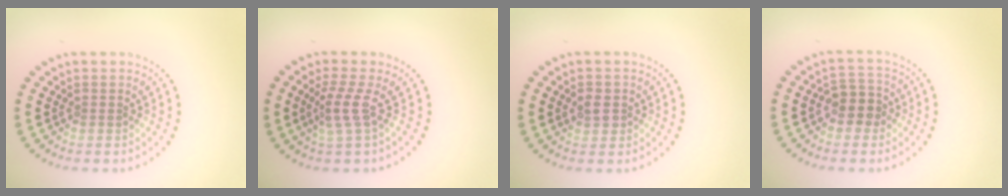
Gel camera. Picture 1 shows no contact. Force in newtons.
{"total": 2.4, "press": 1.6, "slide": 1.8}
{"total": 1.6, "press": 1.6, "slide": 0.3}
{"total": 2.5, "press": 2.3, "slide": 1.0}